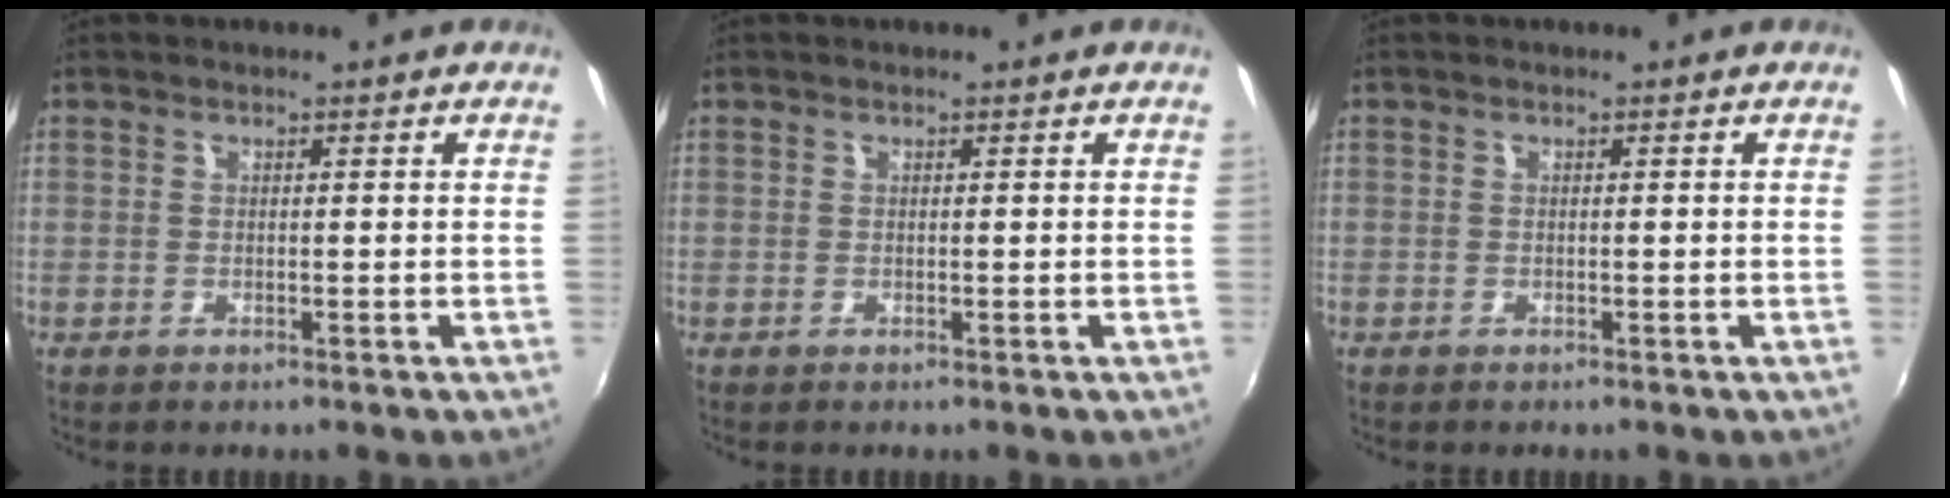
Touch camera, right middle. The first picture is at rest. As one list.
[{"total": 0.0}, {"total": 0.0}]